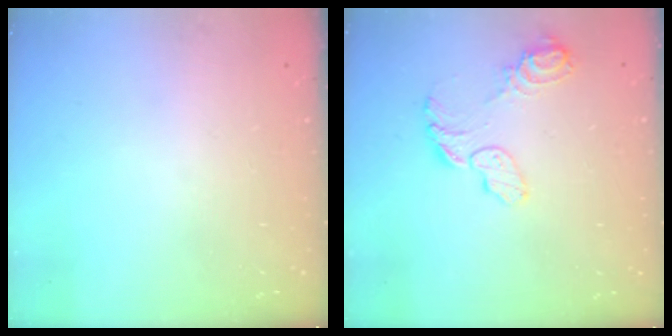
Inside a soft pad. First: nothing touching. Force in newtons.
{"total": 9.3, "press": 9.3, "slide": 0.9}